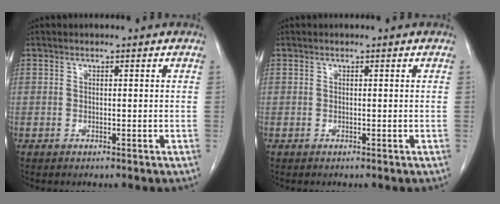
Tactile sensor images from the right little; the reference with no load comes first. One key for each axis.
{"total": 0.0}